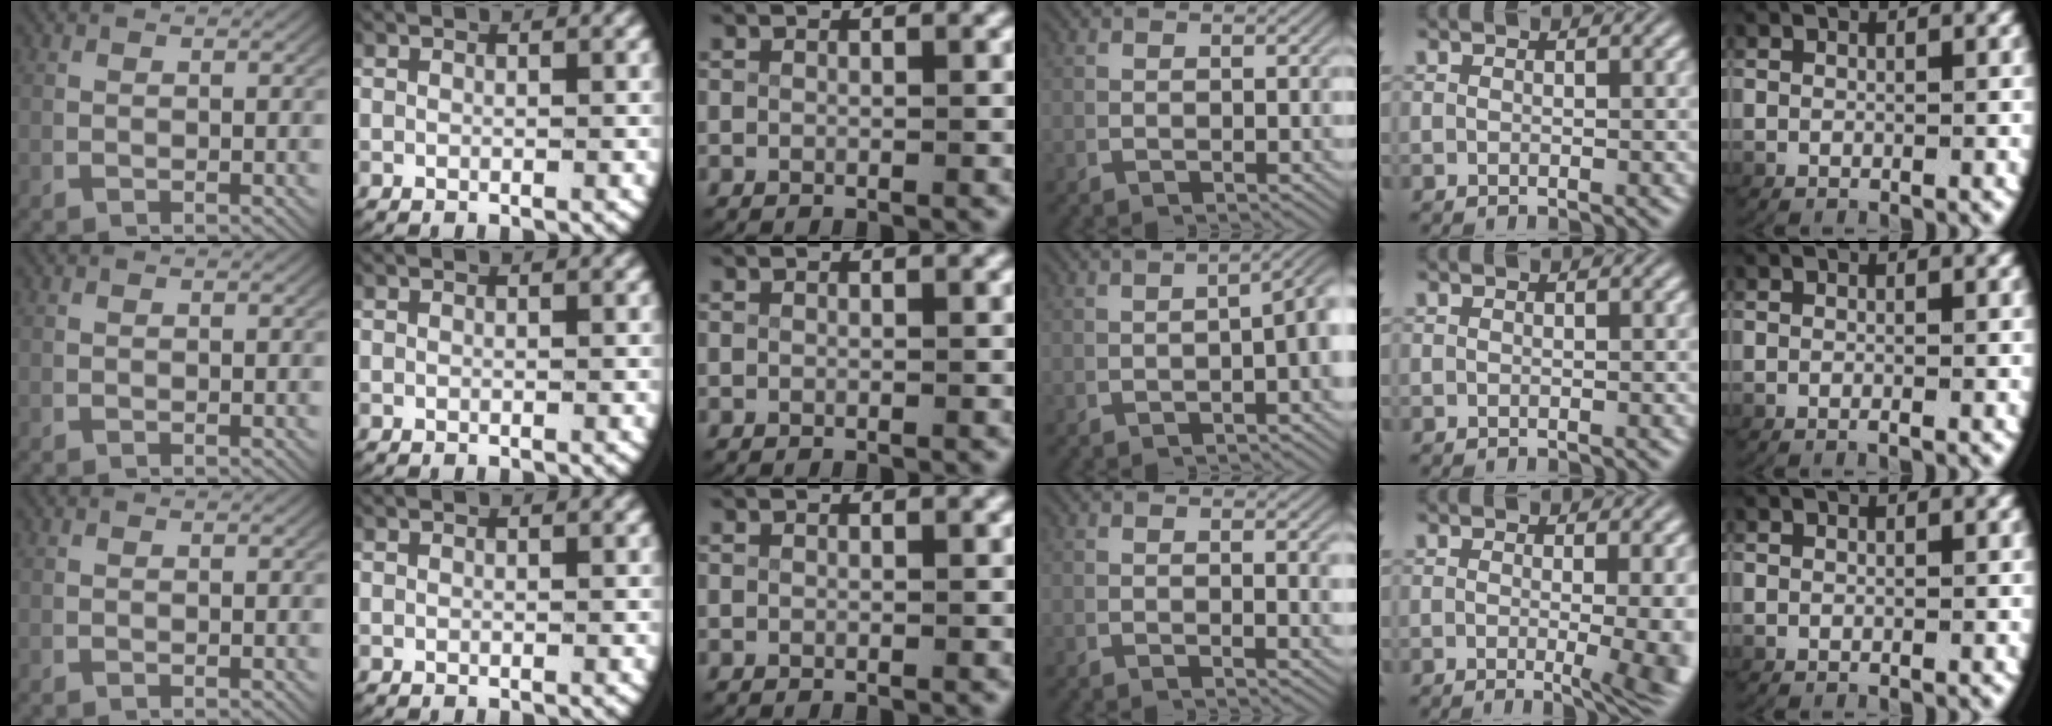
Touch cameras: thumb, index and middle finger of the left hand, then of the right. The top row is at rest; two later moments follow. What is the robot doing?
{"motion": "lift_and_place", "object": "keyboard"}